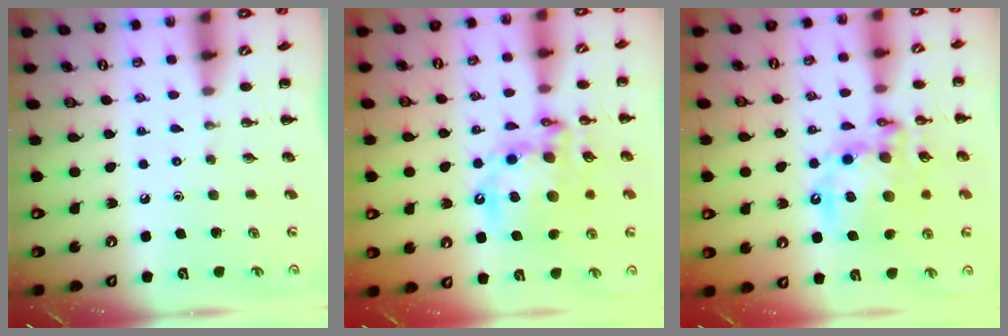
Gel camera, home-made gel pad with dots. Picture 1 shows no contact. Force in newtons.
{"total": 17.5, "press": 17.1, "slide": 3.7}
{"total": 17.5, "press": 17.1, "slide": 3.7}